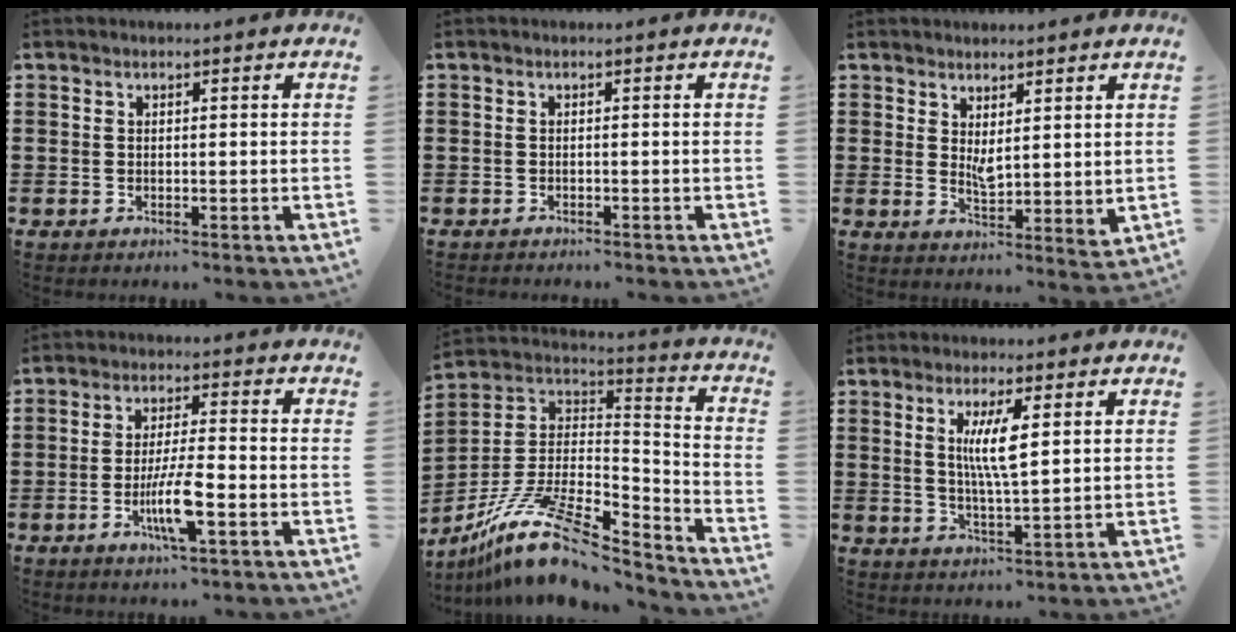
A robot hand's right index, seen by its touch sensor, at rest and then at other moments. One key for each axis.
{"total": 0.7, "fx": -0.7, "fy": 0.0, "fz": 0.0, "tx": -0.001, "ty": -0.002, "tz": -0.014}
{"total": 3.2, "fx": 2.6, "fy": 0.7, "fz": 1.7, "tx": -0.042, "ty": -0.008, "tz": 0.049}
{"total": 8.3, "fx": -2.7, "fy": 1.4, "fz": 7.7, "tx": -0.150, "ty": -0.012, "tz": -0.051}
{"total": 15.8, "fx": -10.7, "fy": 5.3, "fz": 10.3, "tx": -0.208, "ty": 0.033, "tz": -0.194}
{"total": 6.0, "fx": 1.7, "fy": 1.0, "fz": 5.7, "tx": -0.116, "ty": 0.002, "tz": 0.026}